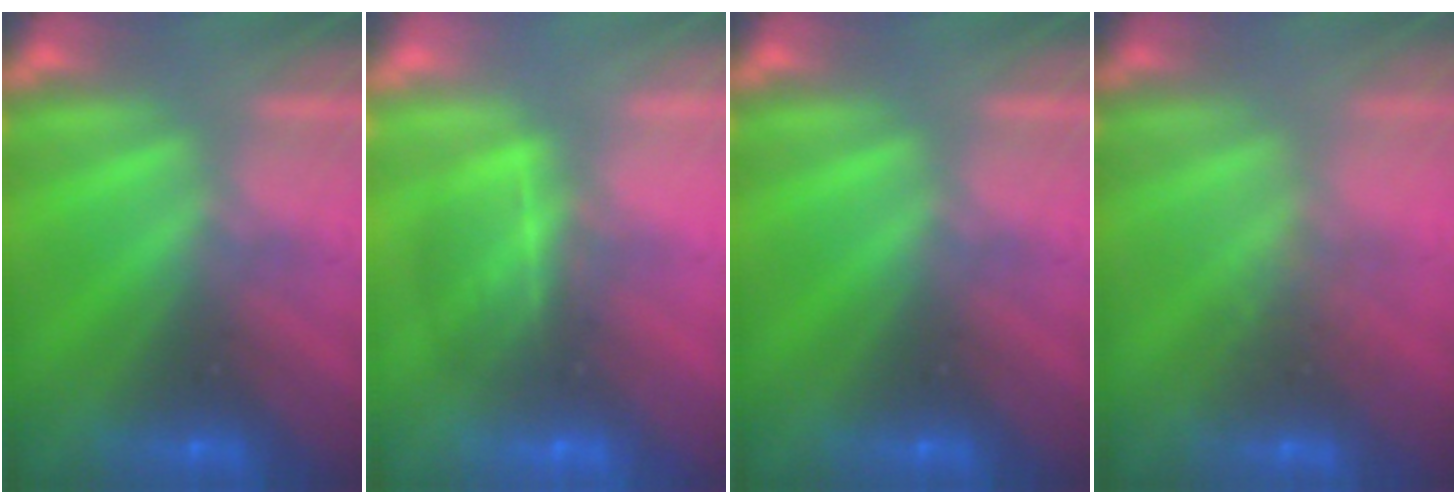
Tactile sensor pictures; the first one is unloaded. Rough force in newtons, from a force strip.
{"total": 4.7}
{"total": 0.0}
{"total": 2.2}